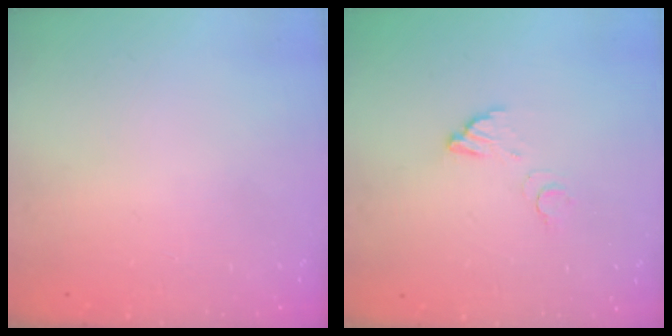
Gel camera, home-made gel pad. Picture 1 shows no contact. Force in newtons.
{"total": 3.8, "press": 3.8, "slide": 0.2}